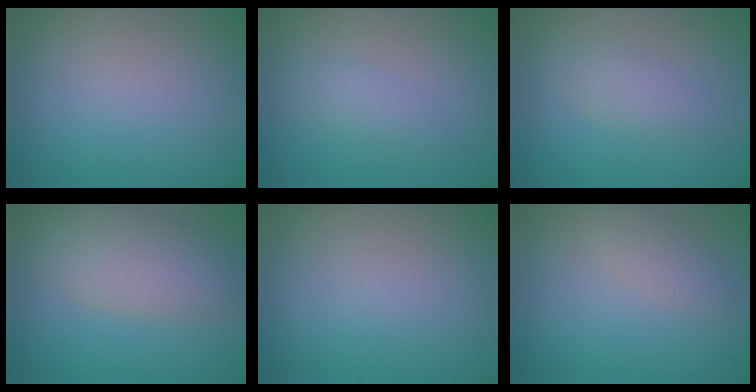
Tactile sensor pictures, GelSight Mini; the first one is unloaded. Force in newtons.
{"total": 1.7, "press": 1.7, "slide": 0.1}
{"total": 1.8, "press": 1.8, "slide": 0.0}
{"total": 5.1, "press": 5.1, "slide": 0.3}
{"total": 0.0}
{"total": 1.6, "press": 1.6, "slide": 0.0}